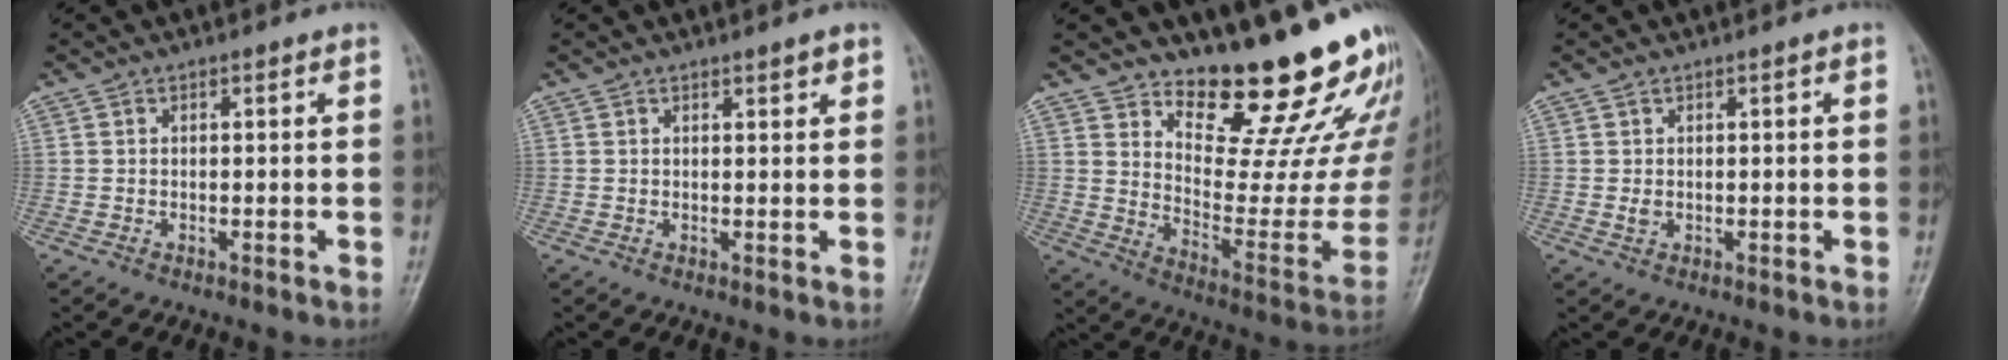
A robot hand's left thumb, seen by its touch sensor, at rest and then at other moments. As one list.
[{"total": 1.4, "force": [1.1, 0.4, 0.9], "torque": [-0.009, -0.006, 0.015]}, {"total": 22.0, "force": [18.2, 5.6, 11.0], "torque": [-0.109, -0.167, 0.257]}, {"total": 1.1, "force": [0.2, 0.9, 0.7], "torque": [-0.008, 0.002, 0.008]}]